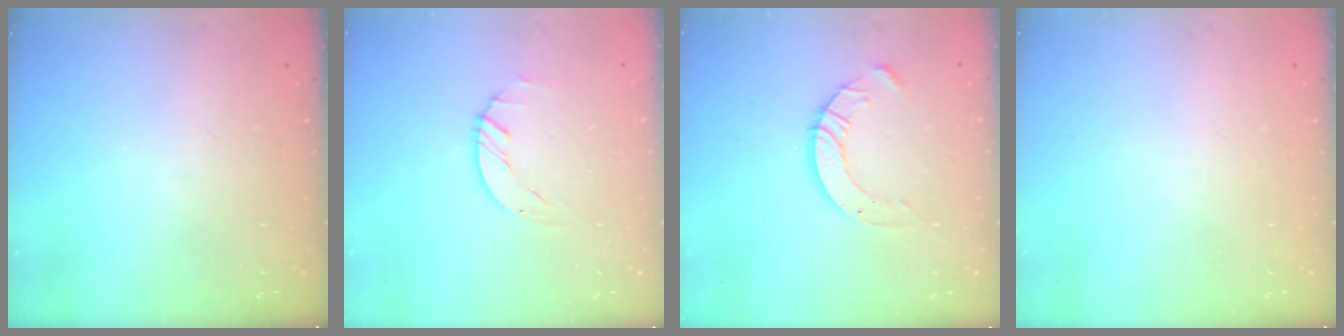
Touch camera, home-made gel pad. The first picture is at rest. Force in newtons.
{"total": 0.7, "press": 0.7, "slide": 0.2}
{"total": 6.9, "press": 6.9, "slide": 0.4}
{"total": 0.0}